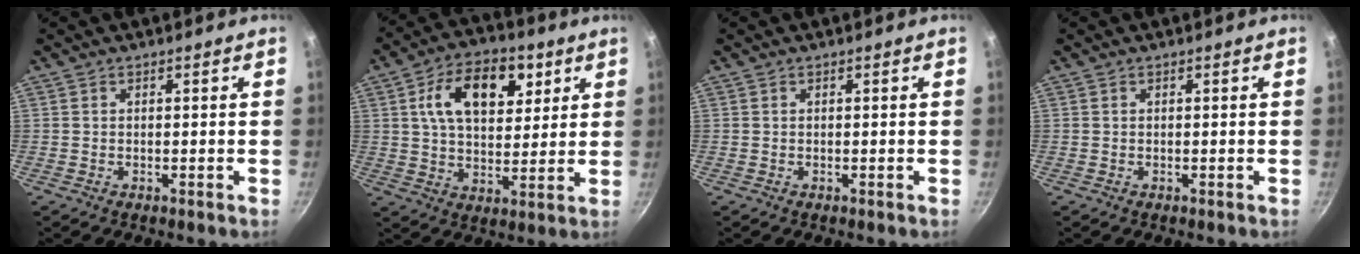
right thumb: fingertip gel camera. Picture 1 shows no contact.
{"total": 15.6, "force": [5.6, 9.3, 11.2], "torque": [-0.152, -0.007, 0.093]}
{"total": 0.0}
{"total": 0.0}